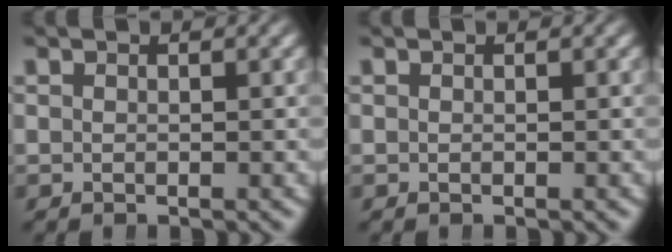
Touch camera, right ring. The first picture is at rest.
{"total": 0.0}